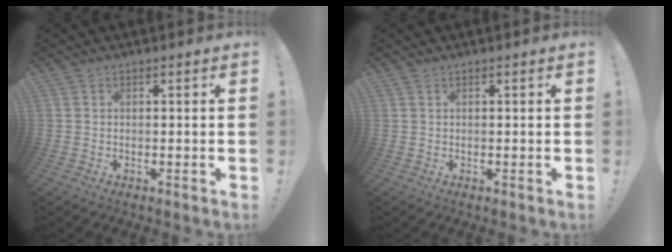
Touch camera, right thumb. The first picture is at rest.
{"total": 0.0}